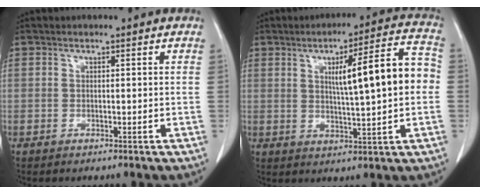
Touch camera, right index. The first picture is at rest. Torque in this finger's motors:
{"motor_torque": [1.08, 0.69, 0.33, 0.10]}